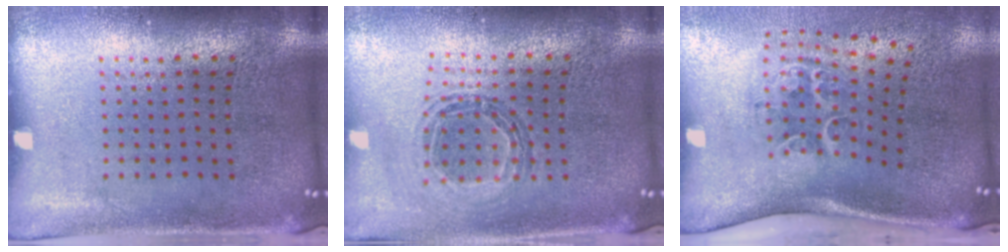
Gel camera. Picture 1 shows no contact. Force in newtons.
{"total": 0.8, "press": 0.8, "slide": 0.1}
{"total": 2.3, "press": 1.3, "slide": 1.9}